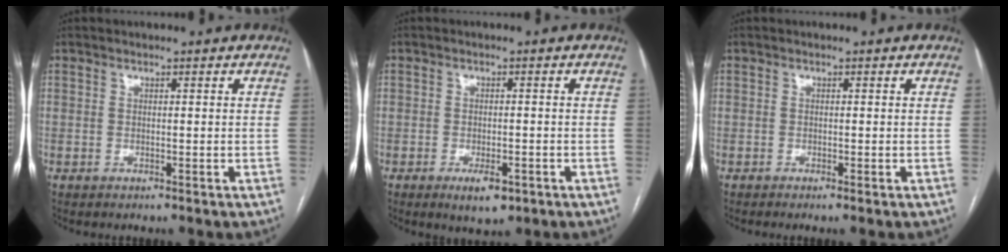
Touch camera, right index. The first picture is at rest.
{"total": 4.1, "force": [-2.2, 1.7, 3.0], "torque": [-0.047, -0.002, -0.025]}
{"total": 0.7, "force": [-0.4, -0.1, 0.5], "torque": [-0.011, -0.001, -0.007]}